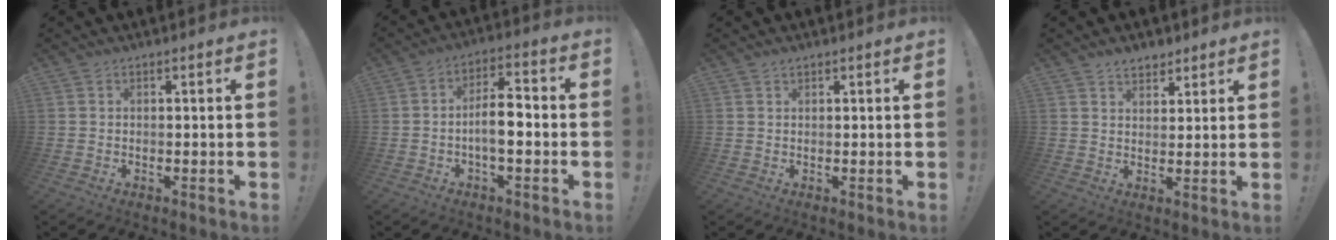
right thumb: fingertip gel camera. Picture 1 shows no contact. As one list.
[{"total": 8.6, "force": [-2.0, 3.5, 7.6], "torque": [-0.139, 0.014, -0.039]}, {"total": 0.8, "force": [0.7, 0.3, 0.2], "torque": [-0.001, -0.001, 0.013]}, {"total": 4.3, "force": [3.4, 2.5, 1.0], "torque": [-0.004, -0.020, 0.061]}]